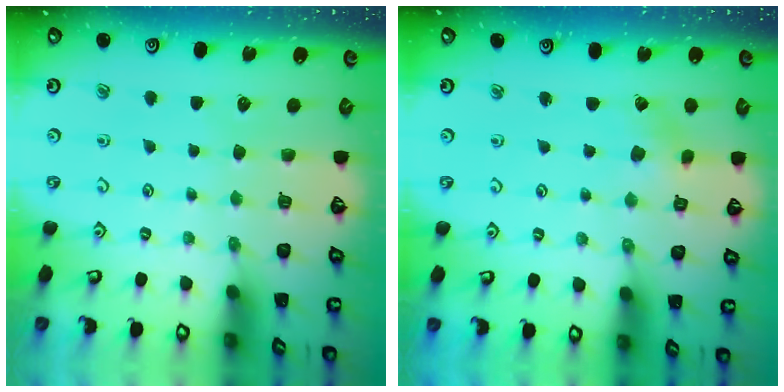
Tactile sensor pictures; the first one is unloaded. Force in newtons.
{"total": 2.1, "press": 2.1, "slide": 0.3}